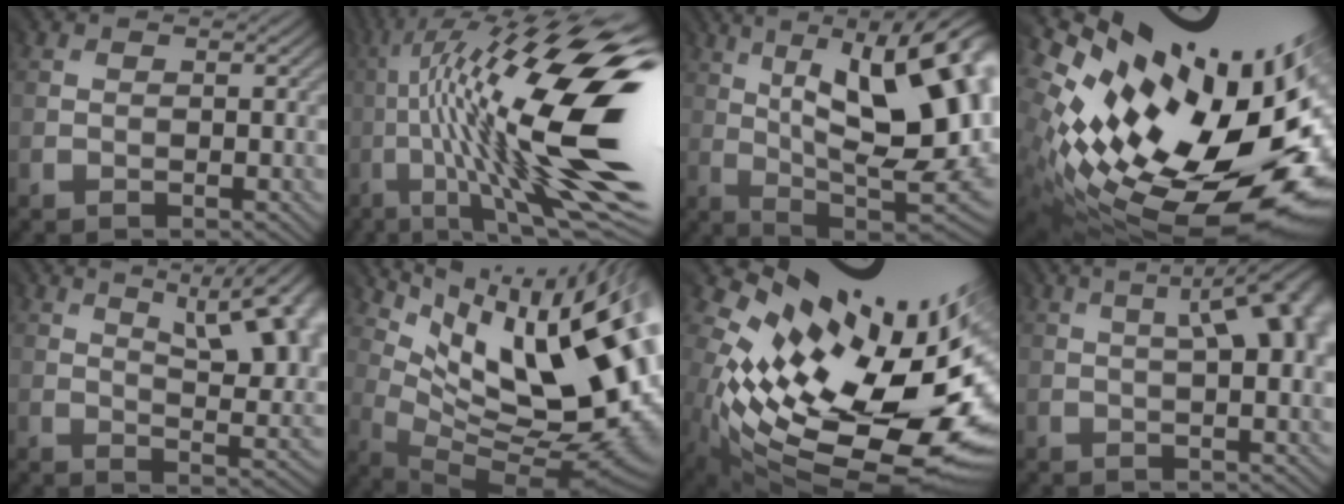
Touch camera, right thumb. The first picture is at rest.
{"total": 21.1, "force": [0.0, 4.5, 20.6], "torque": [-0.346, 0.029, 0.012]}
{"total": 19.3, "force": [3.6, 7.4, 17.5], "torque": [-0.238, 0.027, 0.057]}
{"total": 18.4, "force": [1.8, 9.0, 16.0], "torque": [-0.277, -0.037, 0.056]}
{"total": 16.9, "force": [6.9, 7.2, 13.6], "torque": [-0.159, 0.039, 0.104]}
{"total": 17.6, "force": [6.1, 5.1, 15.7], "torque": [-0.239, 0.013, 0.122]}
{"total": 17.5, "force": [1.4, 8.2, 15.4], "torque": [-0.255, -0.039, 0.047]}
{"total": 8.5, "force": [1.5, 2.4, 8.0], "torque": [-0.080, 0.025, 0.002]}